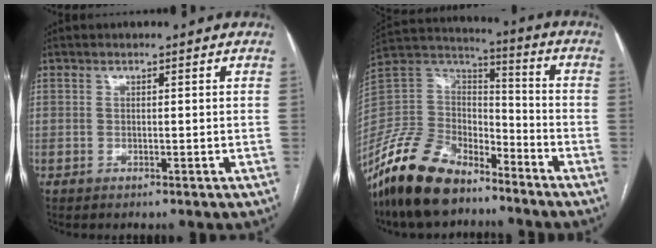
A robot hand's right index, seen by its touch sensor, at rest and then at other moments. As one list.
[{"total": 16.7, "force": [-12.6, 7.2, 8.3], "torque": [-0.179, 0.016, -0.243]}]